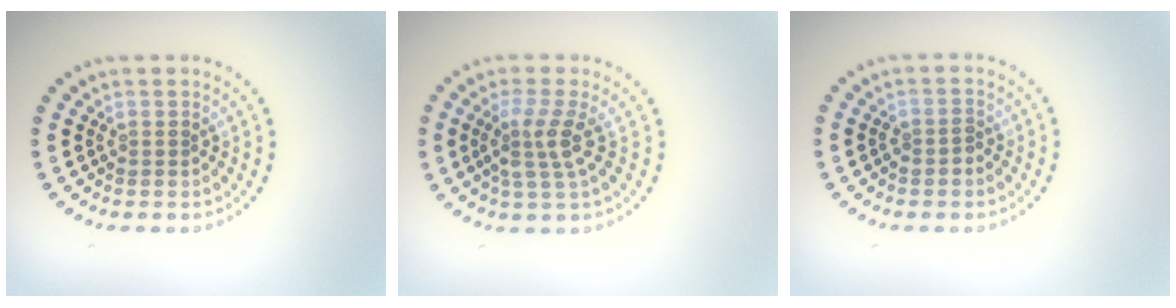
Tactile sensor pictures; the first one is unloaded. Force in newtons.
{"total": 2.7, "press": 2.0, "slide": 1.8}
{"total": 1.2, "press": 1.1, "slide": 0.4}